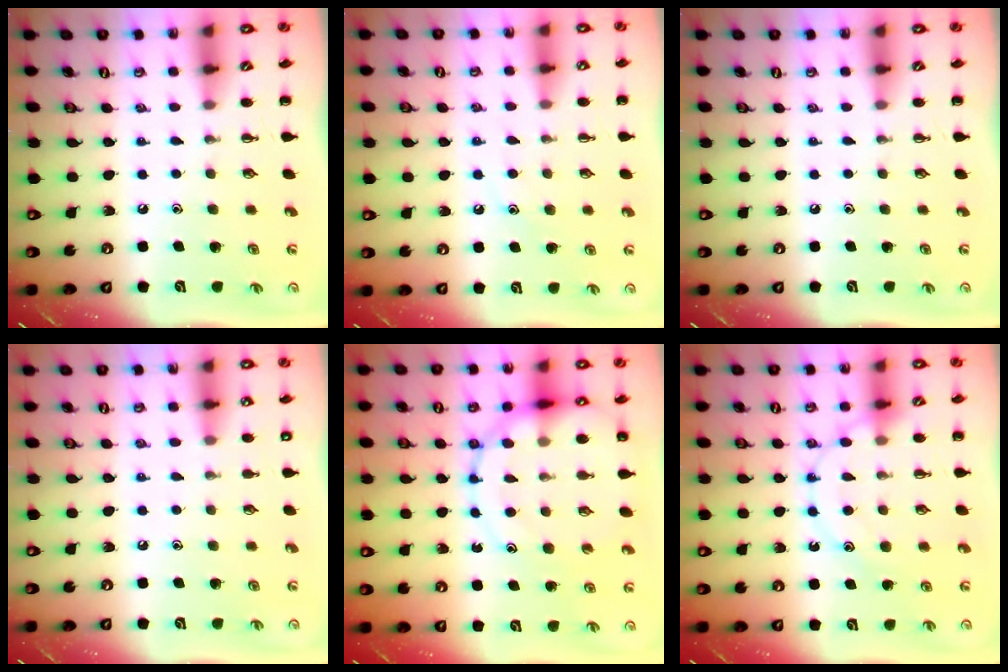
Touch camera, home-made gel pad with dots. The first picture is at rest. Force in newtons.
{"total": 8.0, "press": 7.9, "slide": 1.4}
{"total": 0.0}
{"total": 7.6, "press": 7.1, "slide": 2.7}
{"total": 18.9, "press": 18.6, "slide": 3.6}
{"total": 12.5, "press": 12.5, "slide": 0.9}